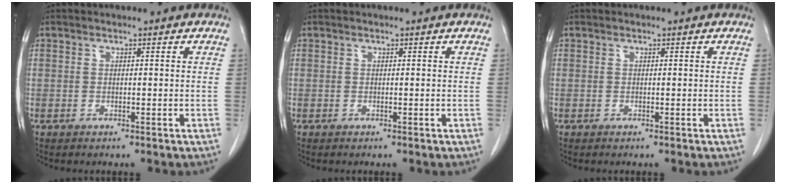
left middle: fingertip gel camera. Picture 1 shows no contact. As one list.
[{"total": 0.0}, {"total": 0.0}]